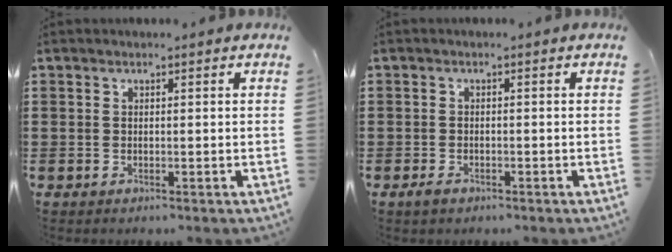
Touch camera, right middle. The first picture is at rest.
{"total": 1.6, "force": [-1.1, 1.0, 0.6], "torque": [-0.020, -0.001, -0.024]}